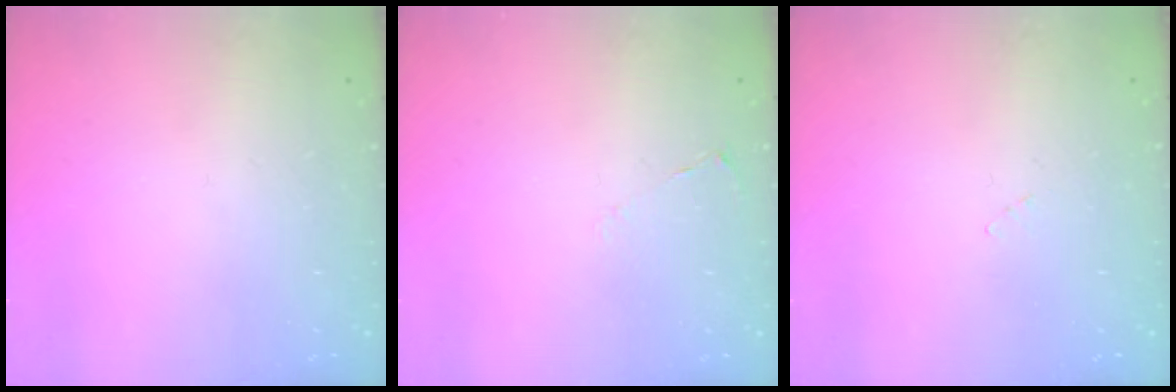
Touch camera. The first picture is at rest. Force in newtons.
{"total": 2.4, "press": 2.3, "slide": 0.4}
{"total": 2.7, "press": 2.7, "slide": 0.3}